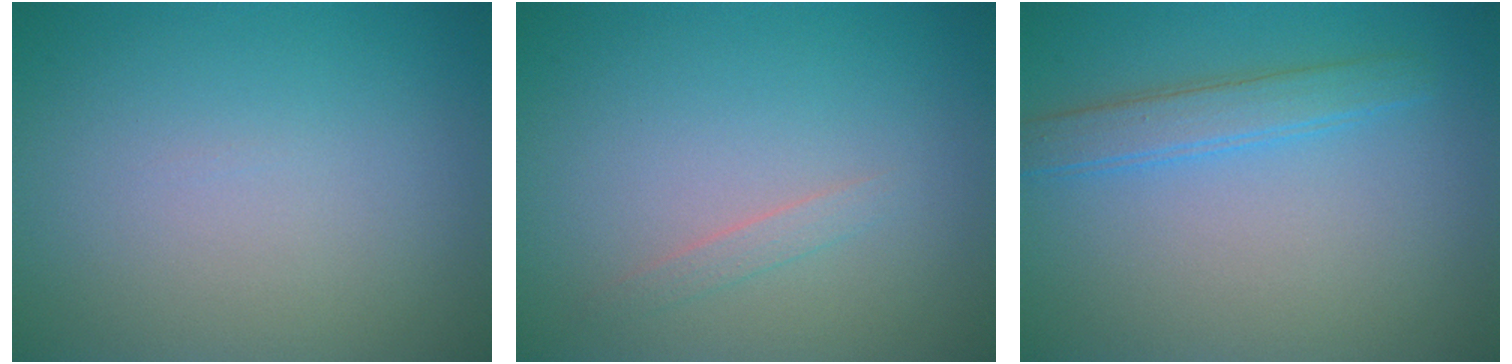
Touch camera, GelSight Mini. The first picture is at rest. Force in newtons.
{"total": 0.8, "press": 0.8, "slide": 0.1}
{"total": 2.6, "press": 2.6, "slide": 0.1}